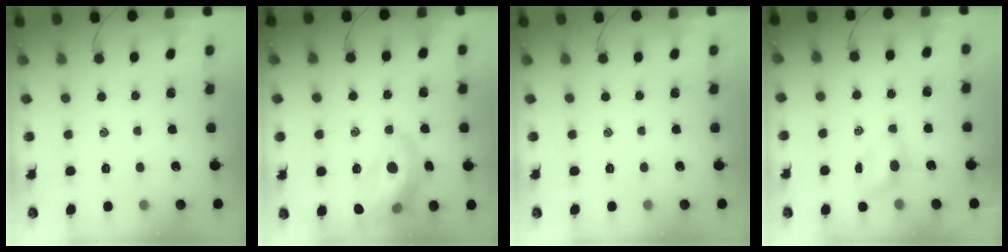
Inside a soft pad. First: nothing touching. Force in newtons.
{"total": 15.2, "press": 15.0, "slide": 2.3}
{"total": 0.0}
{"total": 4.3, "press": 4.2, "slide": 0.9}